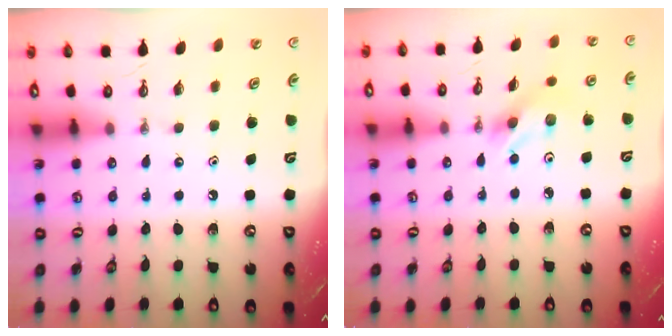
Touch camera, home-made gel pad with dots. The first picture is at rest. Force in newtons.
{"total": 5.7, "press": 5.7, "slide": 0.2}